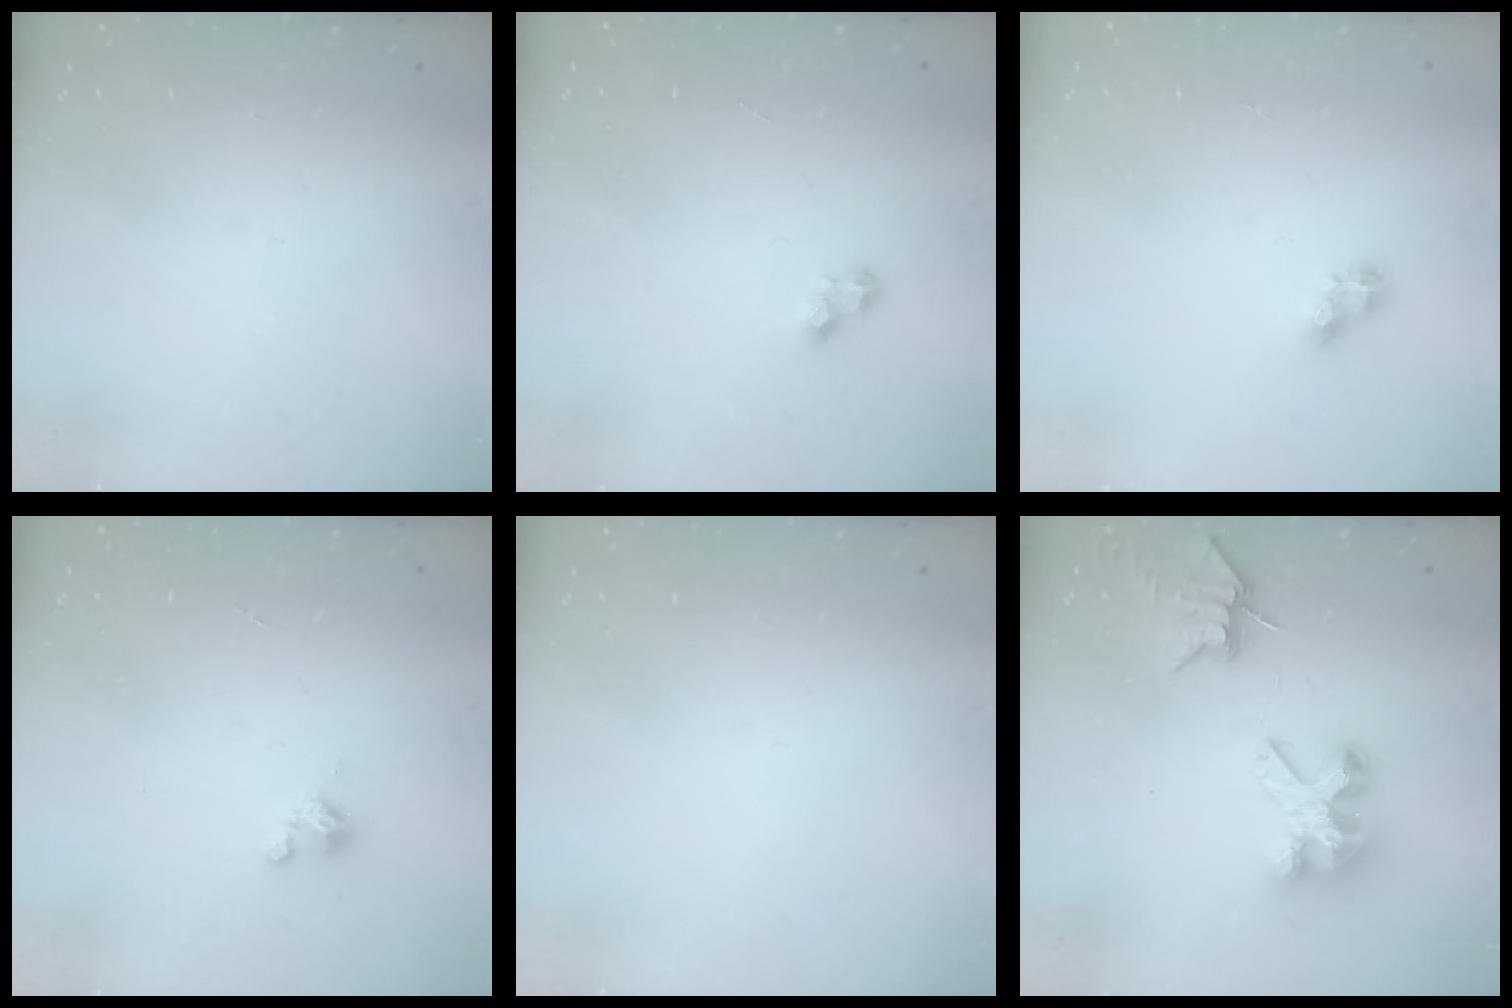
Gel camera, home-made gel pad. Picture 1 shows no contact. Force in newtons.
{"total": 2.4, "press": 2.4, "slide": 0.3}
{"total": 6.1, "press": 6.1, "slide": 0.7}
{"total": 0.9, "press": 0.9, "slide": 0.2}
{"total": 0.0}
{"total": 7.3, "press": 7.2, "slide": 0.8}